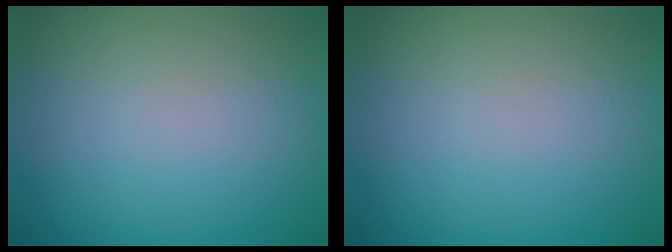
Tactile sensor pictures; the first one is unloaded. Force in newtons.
{"total": 0.0}